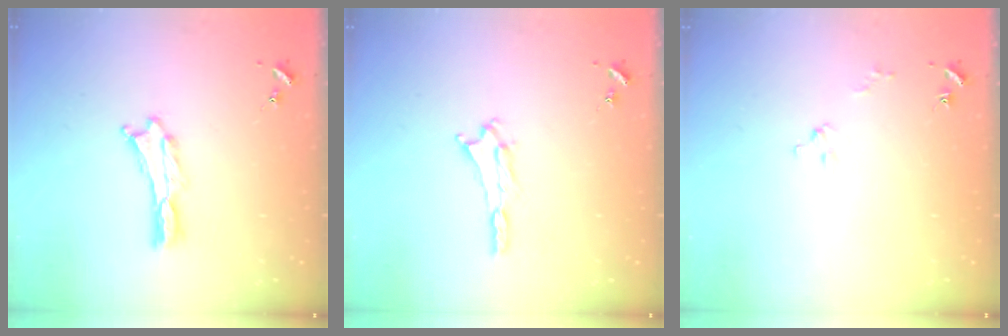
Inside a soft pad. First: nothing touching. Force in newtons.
{"total": 1.3, "press": 1.3, "slide": 0.2}
{"total": 2.0, "press": 2.0, "slide": 0.1}